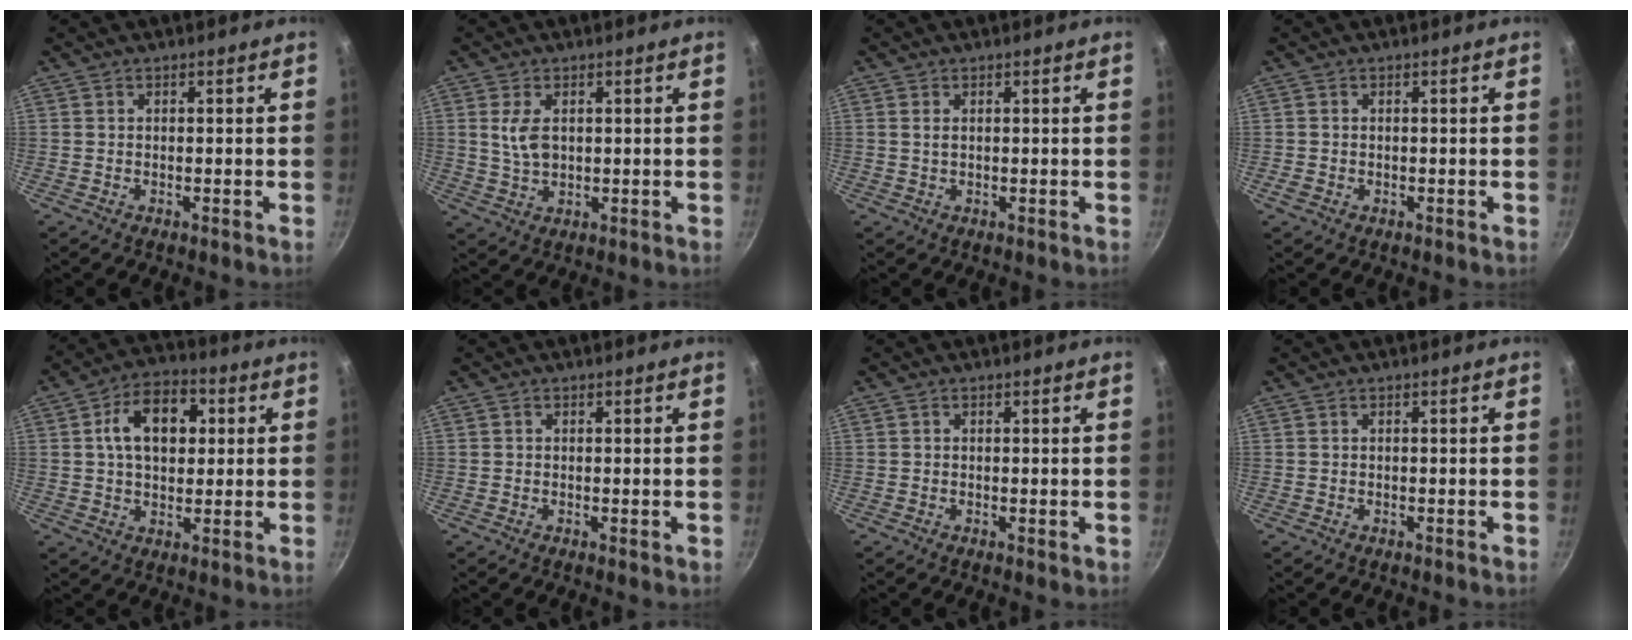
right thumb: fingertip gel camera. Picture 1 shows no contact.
{"total": 5.2, "force": [1.1, 3.1, 4.0], "torque": [-0.072, -0.005, 0.025]}
{"total": 1.2, "force": [0.3, 0.7, 0.9], "torque": [-0.017, 0.001, 0.004]}
{"total": 1.1, "force": [-0.3, 0.9, 0.5], "torque": [-0.009, 0.000, -0.007]}
{"total": 12.2, "force": [2.7, 8.1, 8.7], "torque": [-0.111, 0.013, 0.033]}
{"total": 0.7, "force": [0.1, 0.3, 0.6], "torque": [-0.009, 0.000, 0.001]}
{"total": 0.8, "force": [0.2, 0.3, 0.7], "torque": [-0.010, 0.000, 0.001]}
{"total": 0.0}